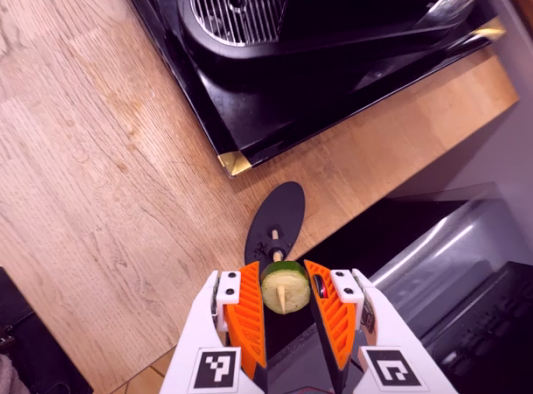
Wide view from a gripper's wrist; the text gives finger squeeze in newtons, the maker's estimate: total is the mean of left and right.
{"total": 10.5, "left": 10.1, "right": 10.9}